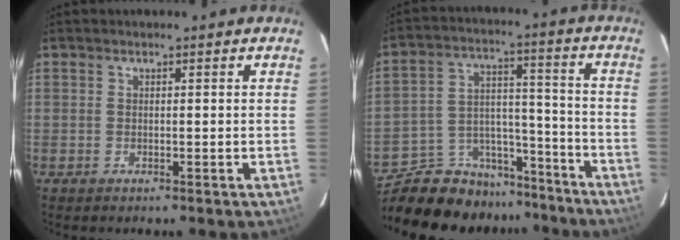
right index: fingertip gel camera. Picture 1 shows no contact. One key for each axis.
{"total": 15.9, "fx": -13.7, "fy": 7.4, "fz": 3.2, "tx": -0.072, "ty": 0.058, "tz": -0.201}